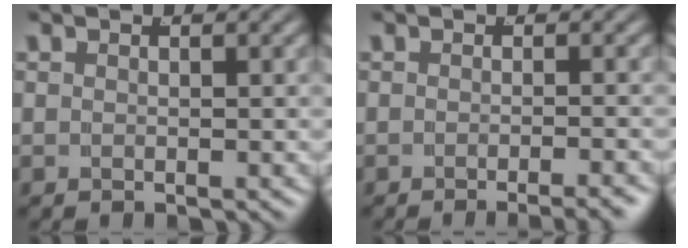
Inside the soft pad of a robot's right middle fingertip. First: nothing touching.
{"total": 2.7, "force": [-2.3, 0.1, 1.4], "torque": [-0.012, 0.009, -0.043]}